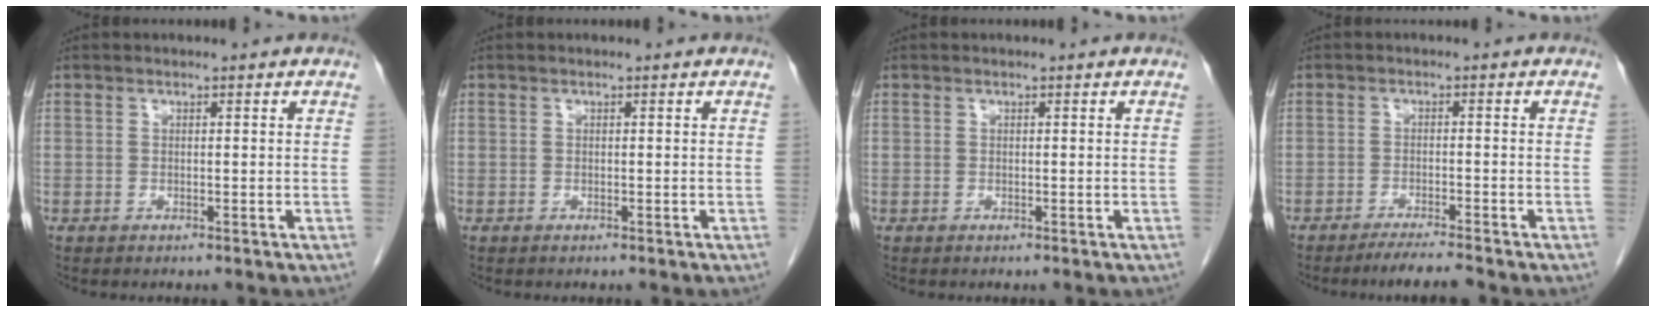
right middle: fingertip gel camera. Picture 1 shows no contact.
{"total": 0.0}
{"total": 0.0}
{"total": 4.0, "force": [-3.6, -0.7, 1.7], "torque": [-0.029, -0.015, -0.061]}